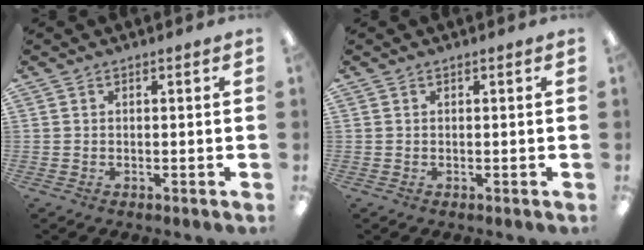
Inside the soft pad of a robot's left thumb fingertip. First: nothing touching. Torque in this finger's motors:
{"motor_torque": [-0.12, 0.12, -0.06, 0.09, 0.00]}